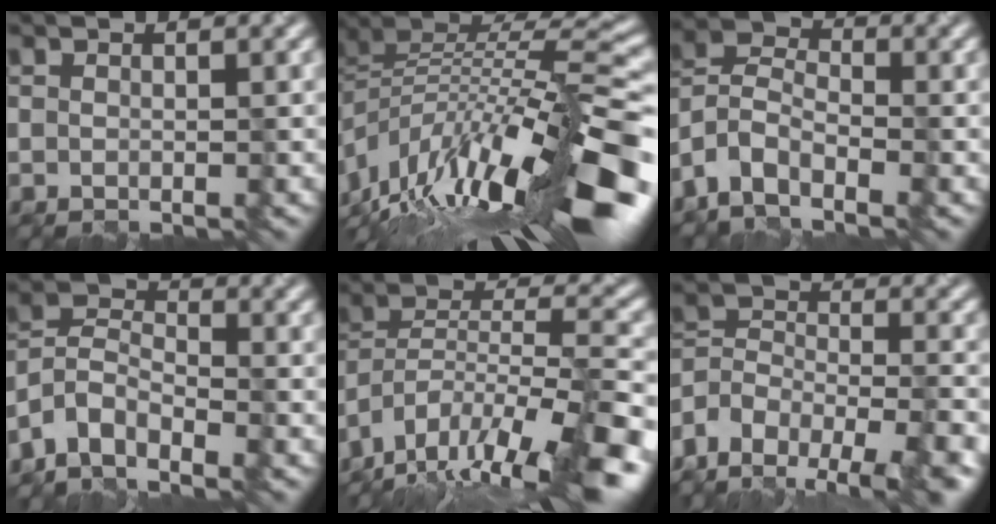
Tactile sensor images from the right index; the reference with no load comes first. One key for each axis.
{"total": 15.0, "fx": -5.7, "fy": 5.4, "fz": 12.8, "tx": -0.242, "ty": 0.021, "tz": -0.099}
{"total": 6.2, "fx": -4.4, "fy": 2.7, "fz": 3.3, "tx": -0.065, "ty": 0.002, "tz": -0.092}
{"total": 5.6, "fx": -4.2, "fy": 2.5, "fz": 2.7, "tx": -0.048, "ty": 0.007, "tz": -0.090}
{"total": 16.4, "fx": -12.7, "fy": 4.5, "fz": 9.3, "tx": -0.159, "ty": -0.001, "tz": -0.201}
{"total": 11.8, "fx": -9.2, "fy": 6.0, "fz": 4.4, "tx": -0.075, "ty": 0.008, "tz": -0.136}